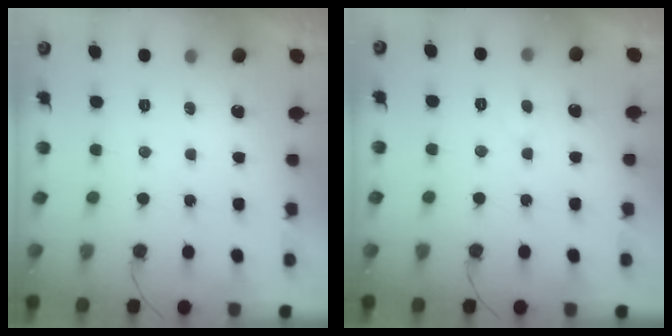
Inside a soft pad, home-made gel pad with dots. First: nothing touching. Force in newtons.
{"total": 3.1, "press": 3.1, "slide": 0.3}